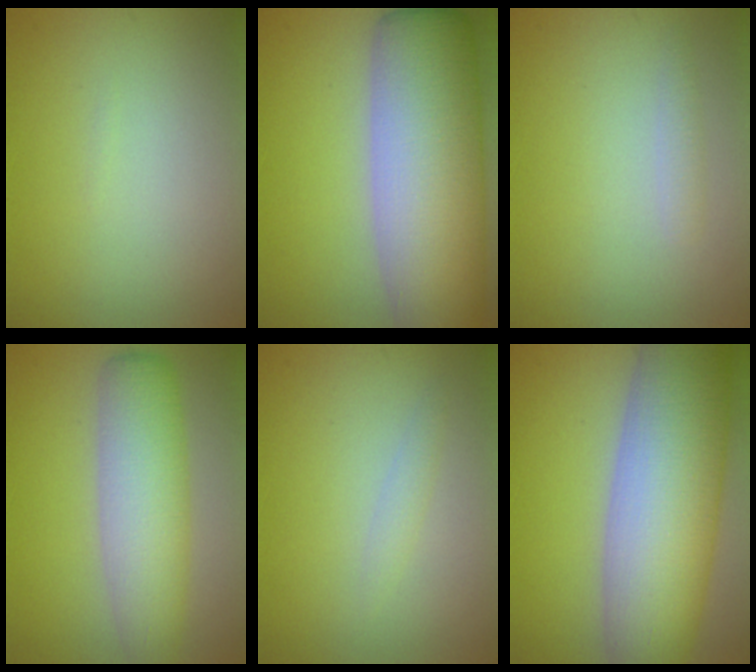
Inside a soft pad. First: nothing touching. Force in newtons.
{"total": 12.8, "press": 12.8, "slide": 0.9}
{"total": 0.9, "press": 0.9, "slide": 0.0}
{"total": 6.1, "press": 6.1, "slide": 0.3}
{"total": 1.0, "press": 1.0, "slide": 0.1}
{"total": 12.4, "press": 12.4, "slide": 0.6}